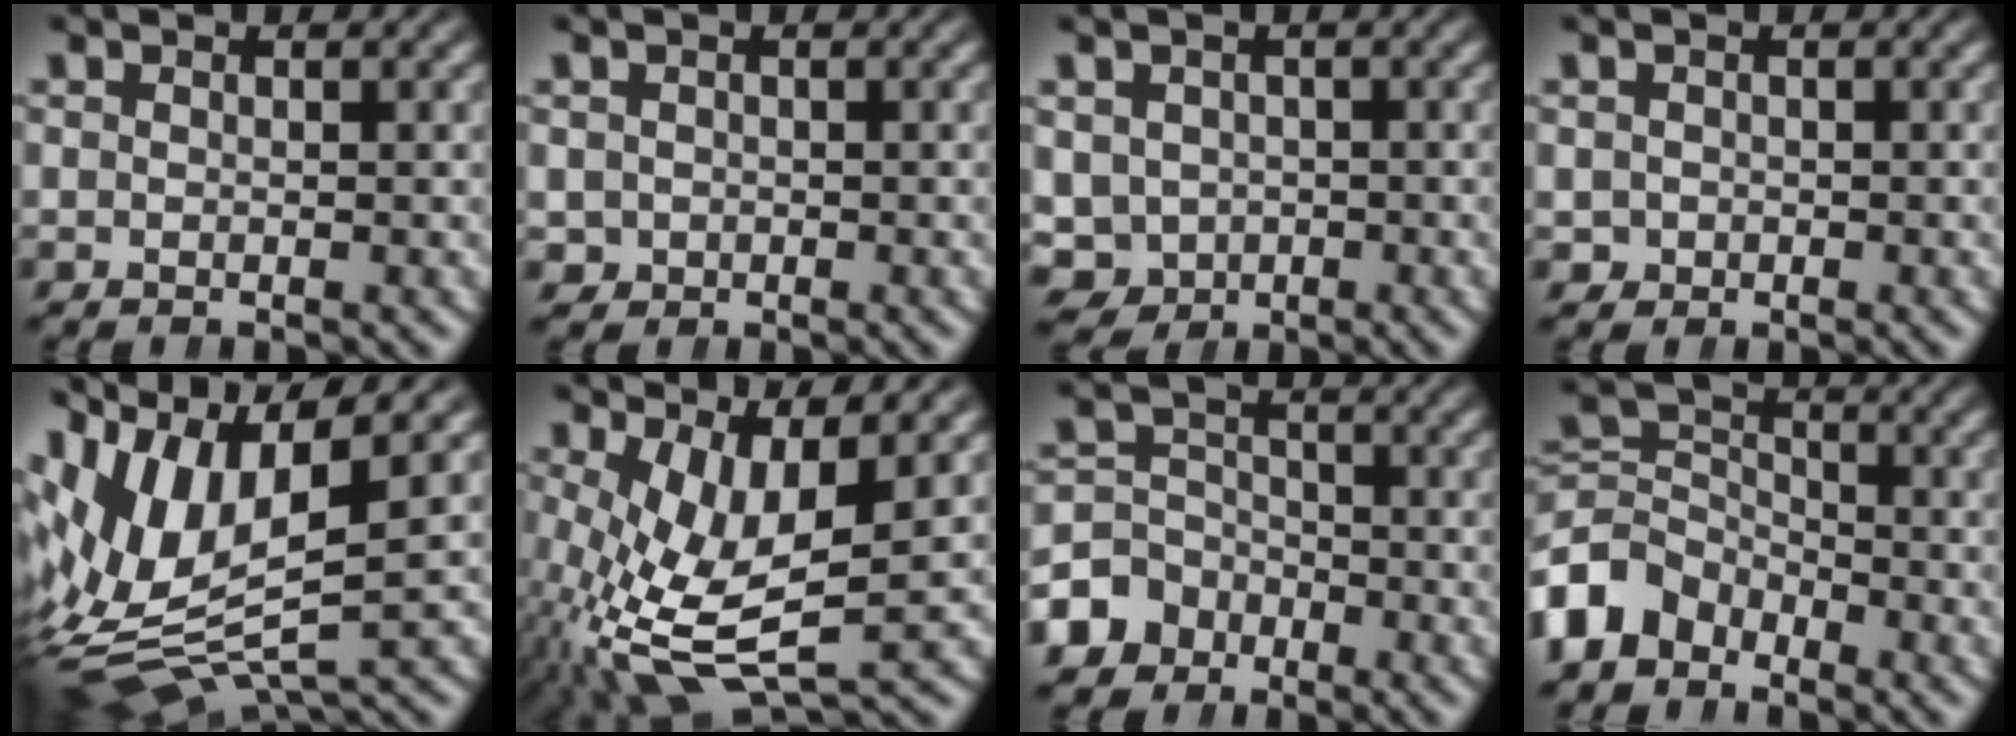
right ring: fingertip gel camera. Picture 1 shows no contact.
{"total": 3.0, "force": [-0.6, 2.8, 0.8], "torque": [-0.027, -0.024, 0.004]}
{"total": 9.8, "force": [-2.9, 8.9, 3.0], "torque": [-0.076, -0.051, -0.032]}
{"total": 2.4, "force": [-0.6, 2.3, 0.5], "torque": [-0.017, -0.019, 0.001]}
{"total": 11.2, "force": [-0.3, 8.2, 7.6], "torque": [-0.177, -0.029, 0.001]}
{"total": 9.2, "force": [-2.5, 4.8, 7.5], "torque": [-0.152, -0.047, -0.014]}
{"total": 5.7, "force": [-3.2, 4.5, 1.2], "torque": [-0.018, -0.020, -0.050]}
{"total": 6.3, "force": [-2.4, 5.4, 2.4], "torque": [-0.058, -0.024, -0.037]}